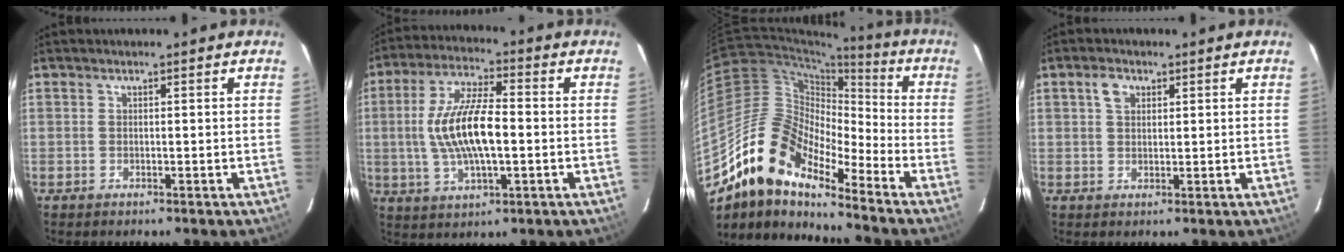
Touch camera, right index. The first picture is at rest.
{"total": 13.5, "force": [-0.9, 4.6, 12.6], "torque": [-0.251, 0.006, -0.013]}
{"total": 15.7, "force": [-12.5, 5.2, 8.0], "torque": [-0.129, 0.003, -0.254]}
{"total": 3.0, "force": [1.3, 2.1, 1.7], "torque": [-0.030, 0.010, 0.023]}